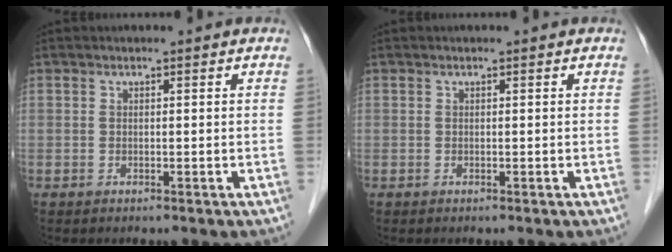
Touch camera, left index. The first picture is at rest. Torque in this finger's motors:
{"motor_torque": [0.00, 0.00, 0.00, 0.00]}